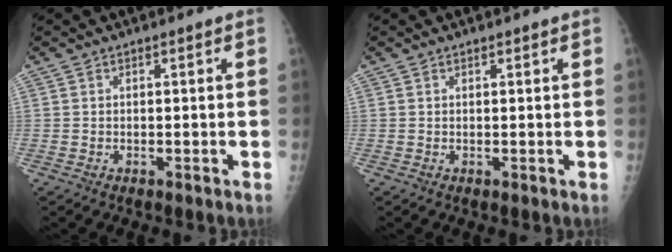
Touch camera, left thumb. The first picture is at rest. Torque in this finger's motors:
{"motor_torque": [-0.19, -0.02, -0.19, 0.13, -0.06]}